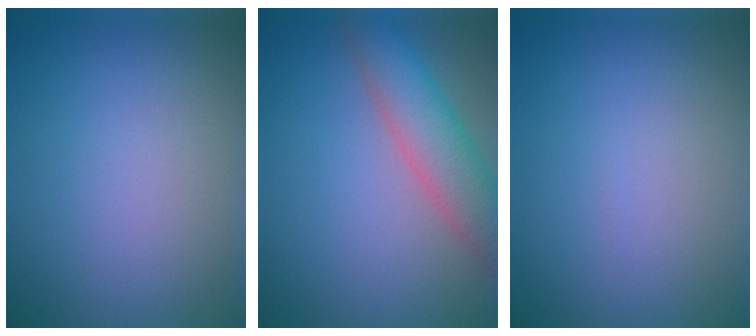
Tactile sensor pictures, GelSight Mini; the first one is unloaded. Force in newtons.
{"total": 5.4, "press": 5.3, "slide": 0.6}
{"total": 0.0}